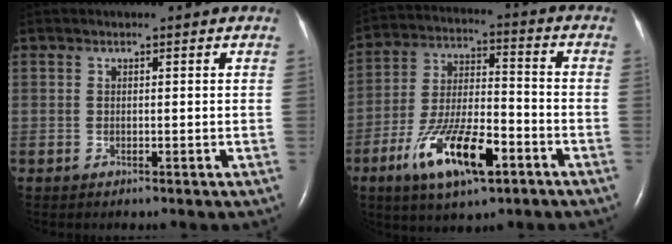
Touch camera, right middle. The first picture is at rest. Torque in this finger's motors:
{"motor_torque": [1.43, -0.71, 0.70, 0.21]}